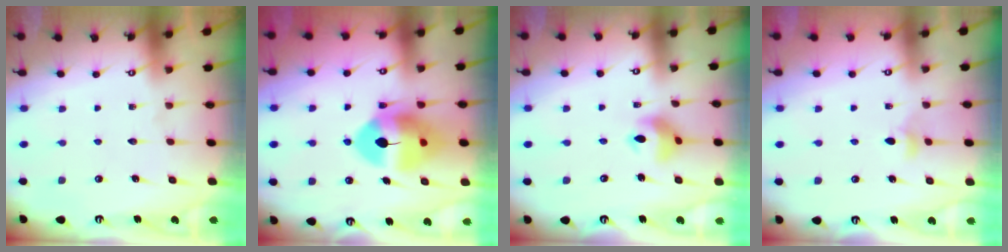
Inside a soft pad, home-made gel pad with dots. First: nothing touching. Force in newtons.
{"total": 12.4, "press": 12.2, "slide": 2.2}
{"total": 9.8, "press": 9.4, "slide": 2.6}
{"total": 3.8, "press": 3.7, "slide": 0.7}